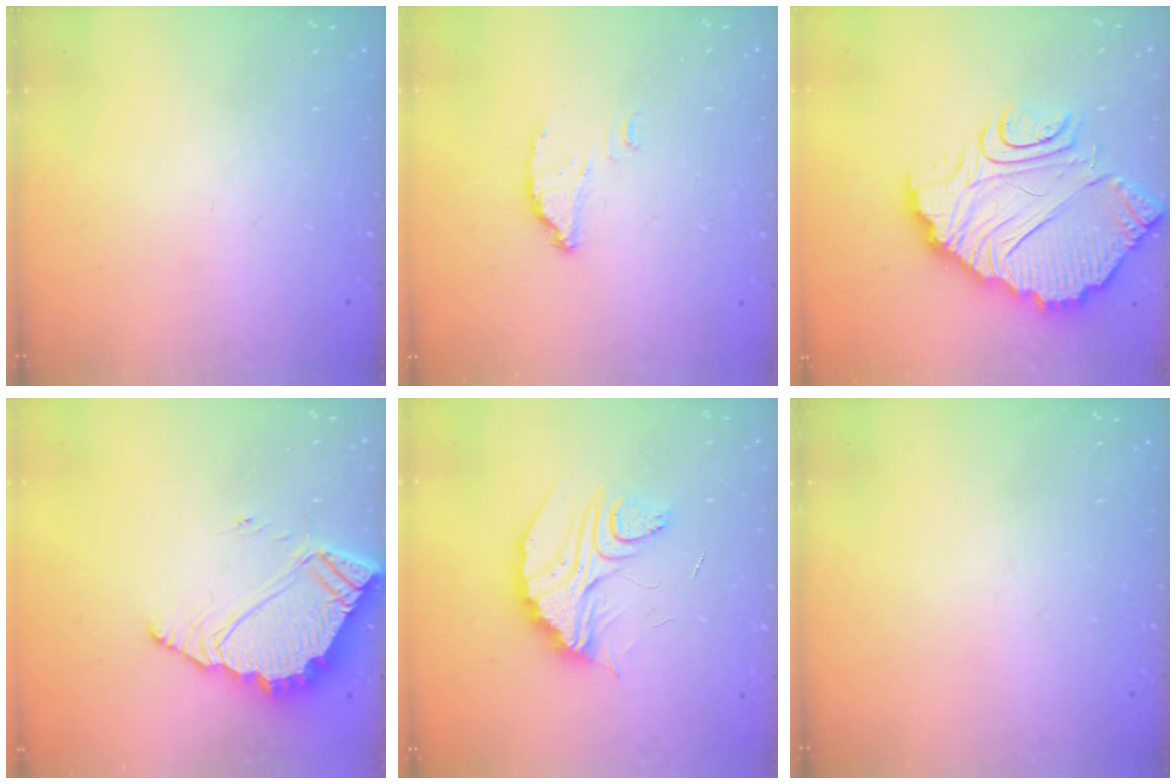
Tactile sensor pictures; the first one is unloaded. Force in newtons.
{"total": 2.5, "press": 2.5, "slide": 0.2}
{"total": 16.2, "press": 16.1, "slide": 1.5}
{"total": 7.1, "press": 7.1, "slide": 0.3}
{"total": 11.8, "press": 11.8, "slide": 0.8}
{"total": 0.0}